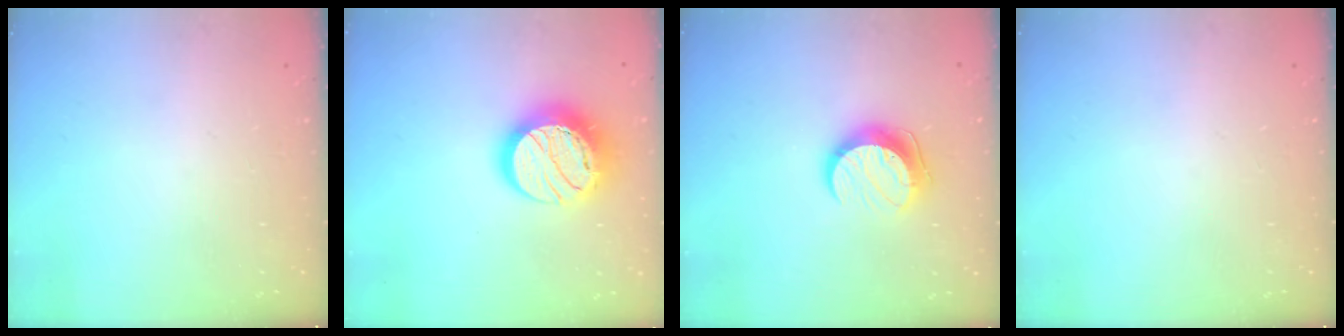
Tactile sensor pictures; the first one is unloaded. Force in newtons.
{"total": 17.6, "press": 17.6, "slide": 1.2}
{"total": 10.1, "press": 10.1, "slide": 0.4}
{"total": 0.0}